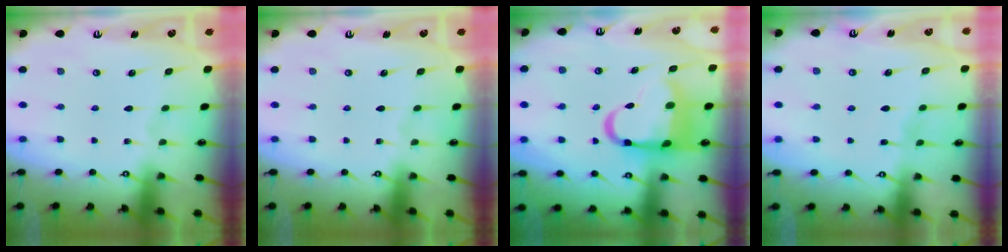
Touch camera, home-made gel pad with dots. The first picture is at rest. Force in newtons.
{"total": 0.0}
{"total": 13.2, "press": 12.9, "slide": 2.9}
{"total": 3.4, "press": 3.4, "slide": 0.4}